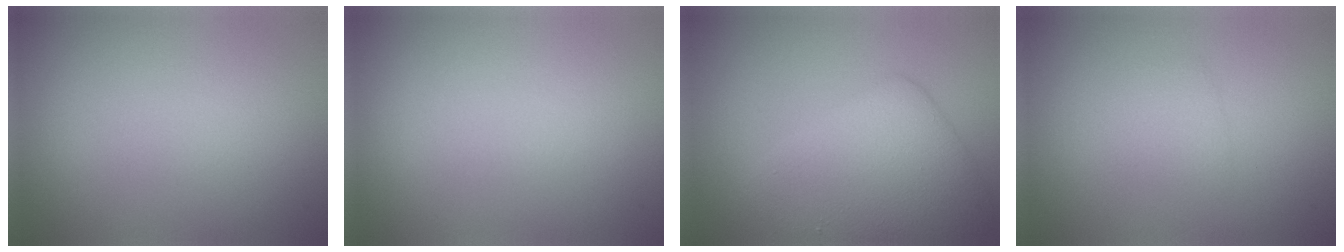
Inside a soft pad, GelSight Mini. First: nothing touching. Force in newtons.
{"total": 0.0}
{"total": 6.6, "press": 6.6, "slide": 0.2}
{"total": 1.4, "press": 1.4, "slide": 0.1}